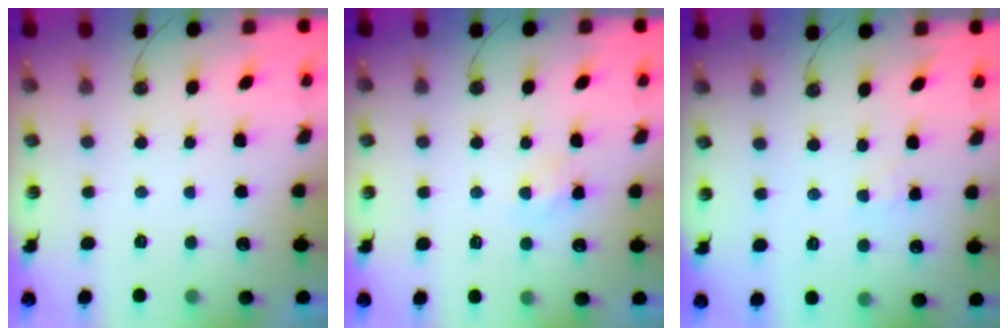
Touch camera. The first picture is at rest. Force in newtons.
{"total": 3.3, "press": 3.2, "slide": 0.4}
{"total": 3.0, "press": 2.9, "slide": 0.5}